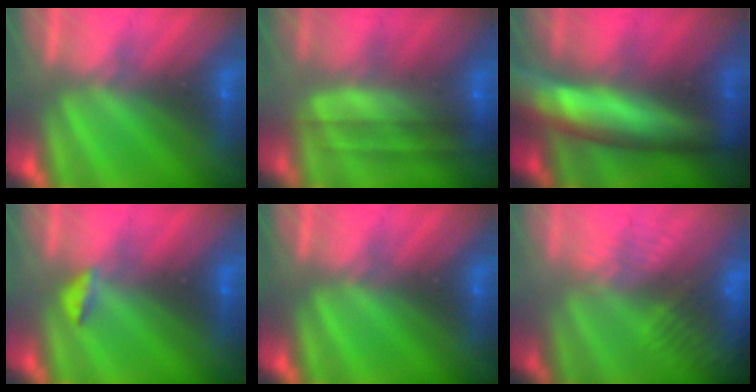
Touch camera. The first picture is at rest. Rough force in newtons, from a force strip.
{"total": 7.7}
{"total": 8.2}
{"total": 2.8}
{"total": 0.0}
{"total": 8.3}